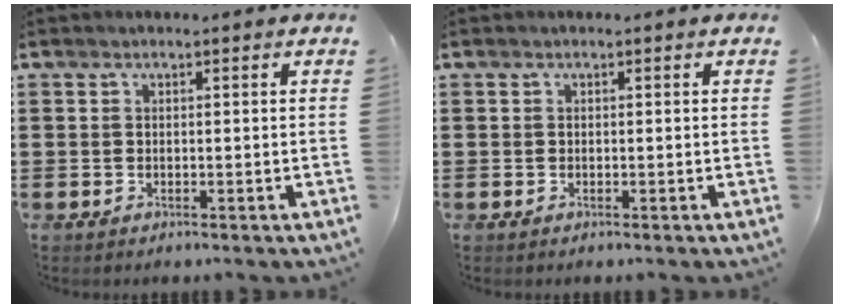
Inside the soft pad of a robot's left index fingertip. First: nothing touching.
{"total": 0.0}